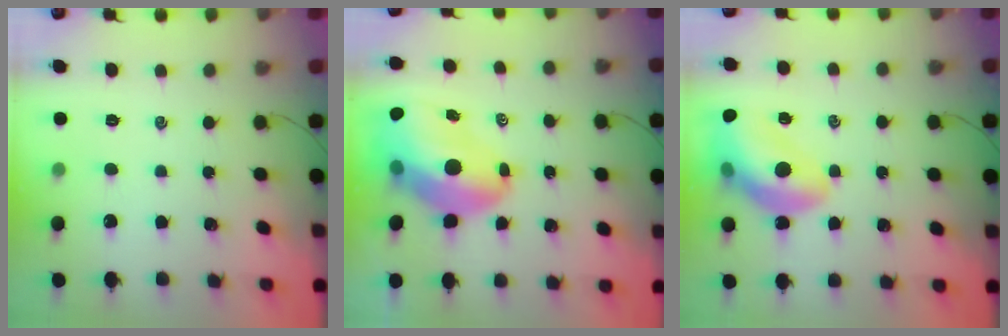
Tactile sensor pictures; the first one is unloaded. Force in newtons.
{"total": 14.4, "press": 13.8, "slide": 4.0}
{"total": 15.7, "press": 15.2, "slide": 3.9}